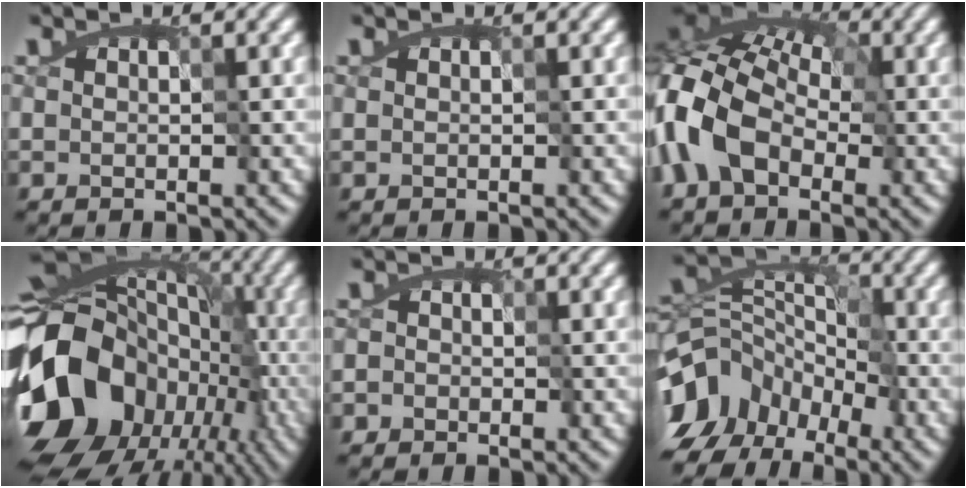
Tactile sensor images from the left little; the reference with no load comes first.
{"total": 0.0}
{"total": 11.0, "force": [-3.6, 7.4, 7.3], "torque": [-0.167, 0.002, -0.083]}
{"total": 19.4, "force": [-8.4, 14.7, 9.4], "torque": [-0.190, 0.000, -0.145]}
{"total": 1.8, "force": [-0.4, 1.7, 0.6], "torque": [-0.002, 0.008, -0.014]}
{"total": 9.7, "force": [-7.1, 5.9, 2.9], "torque": [-0.039, 0.017, -0.139]}